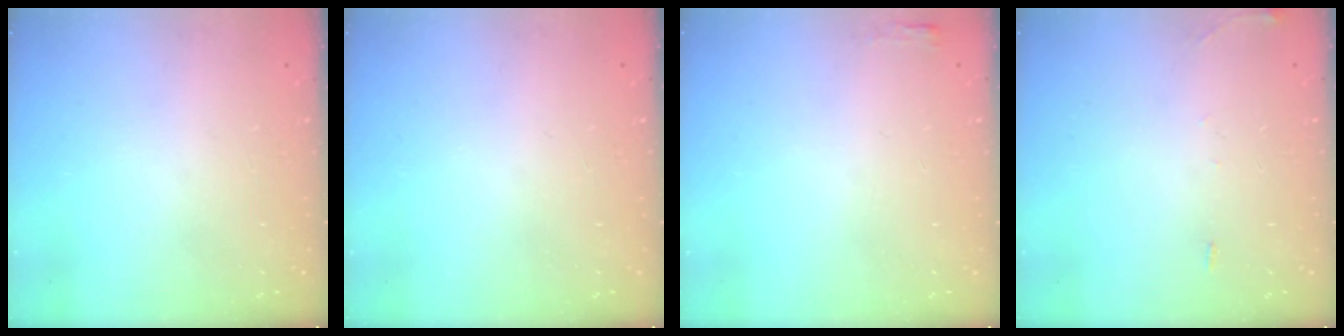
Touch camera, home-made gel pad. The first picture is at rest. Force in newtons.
{"total": 0.0}
{"total": 2.7, "press": 2.6, "slide": 0.8}
{"total": 5.8, "press": 5.7, "slide": 0.9}